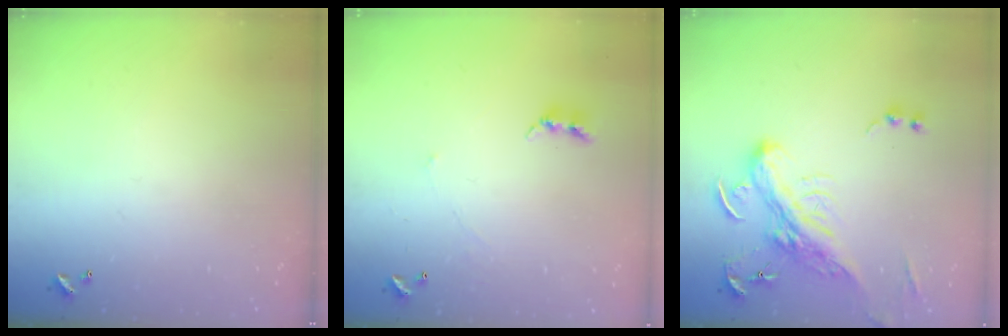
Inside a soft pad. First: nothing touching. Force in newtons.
{"total": 2.7, "press": 2.7, "slide": 0.3}
{"total": 4.5, "press": 4.2, "slide": 1.6}